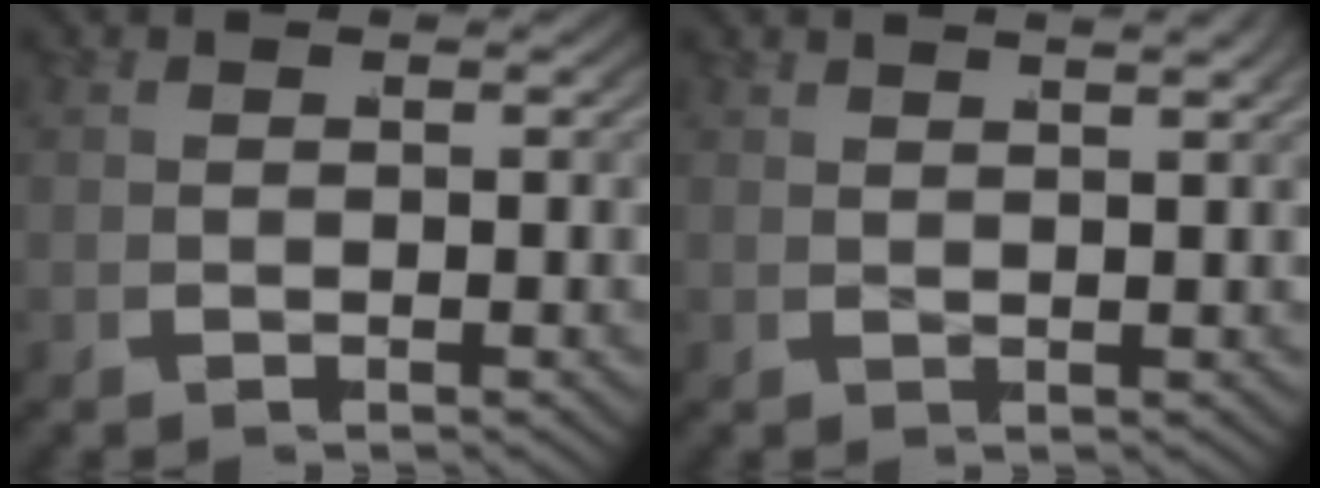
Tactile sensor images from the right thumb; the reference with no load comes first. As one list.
[{"total": 2.2, "force": [1.9, 0.1, 1.2], "torque": [-0.003, 0.008, 0.029]}]